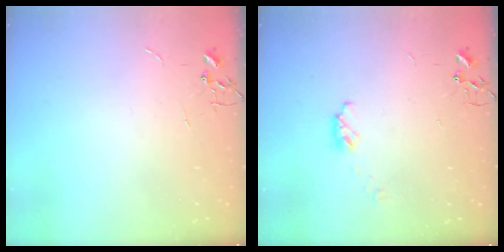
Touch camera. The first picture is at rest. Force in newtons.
{"total": 4.9, "press": 4.8, "slide": 0.5}